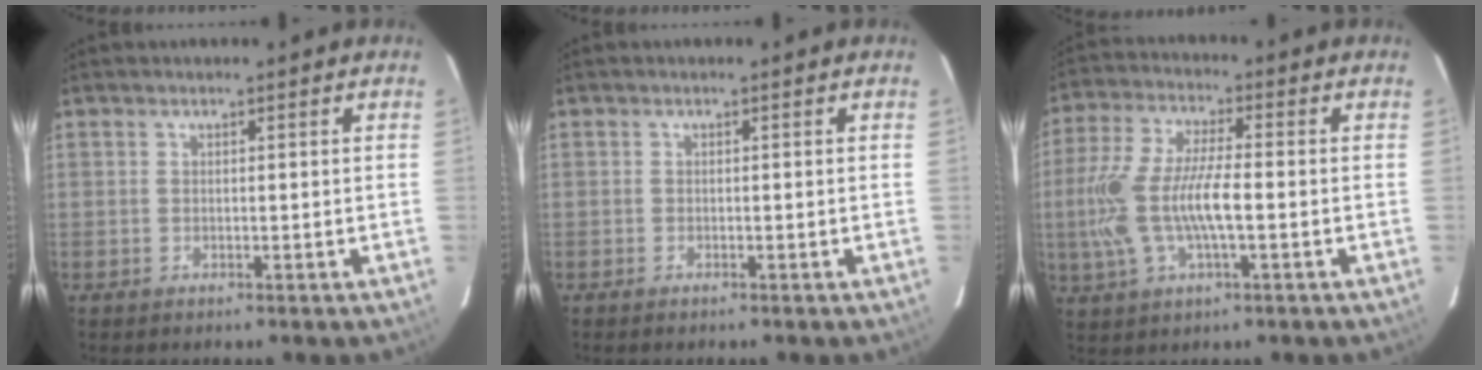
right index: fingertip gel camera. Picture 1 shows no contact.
{"total": 0.5, "force": [-0.5, 0.1, 0.2], "torque": [-0.005, -0.001, -0.010]}
{"total": 13.2, "force": [-2.1, 4.0, 12.4], "torque": [-0.266, -0.002, -0.041]}